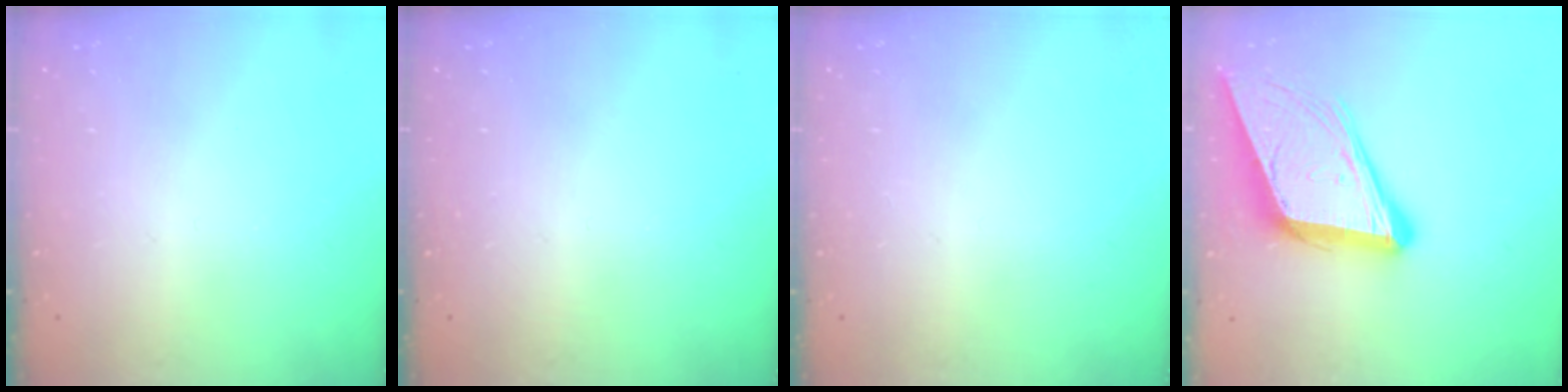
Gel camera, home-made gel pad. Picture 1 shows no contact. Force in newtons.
{"total": 0.0}
{"total": 0.0}
{"total": 15.8, "press": 15.2, "slide": 4.2}